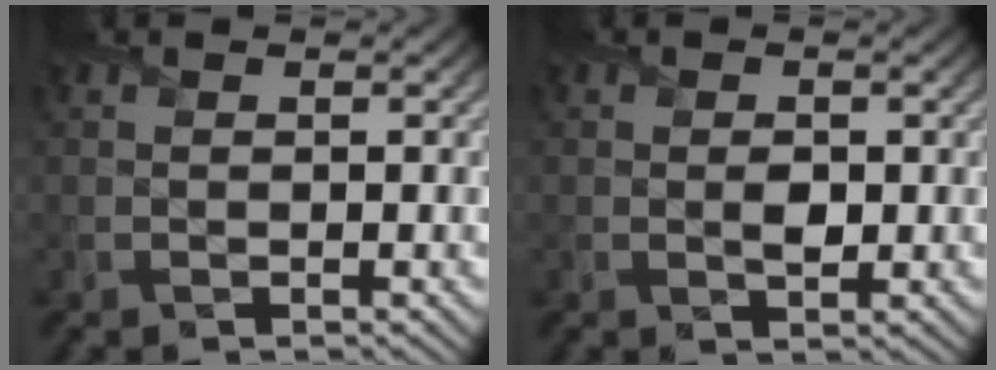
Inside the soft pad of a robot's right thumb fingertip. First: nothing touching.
{"total": 1.4, "force": [0.0, 0.9, 1.0], "torque": [-0.017, -0.002, 0.000]}